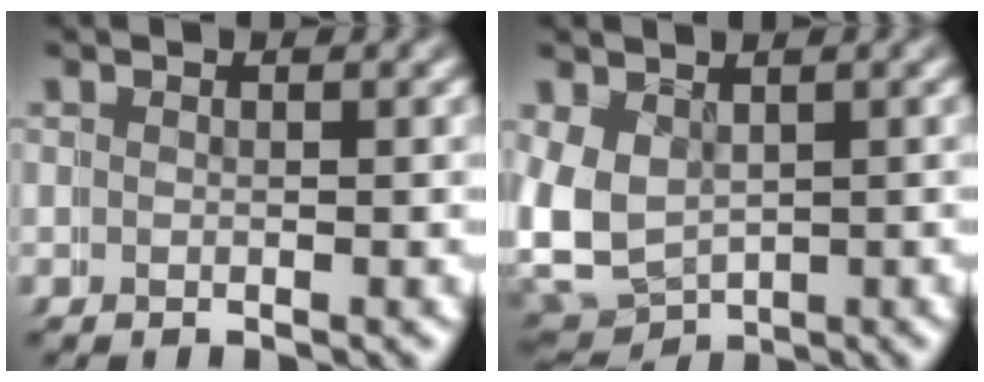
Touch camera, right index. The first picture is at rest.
{"total": 9.9, "force": [-1.2, 9.4, 2.8], "torque": [-0.127, -0.056, -0.007]}